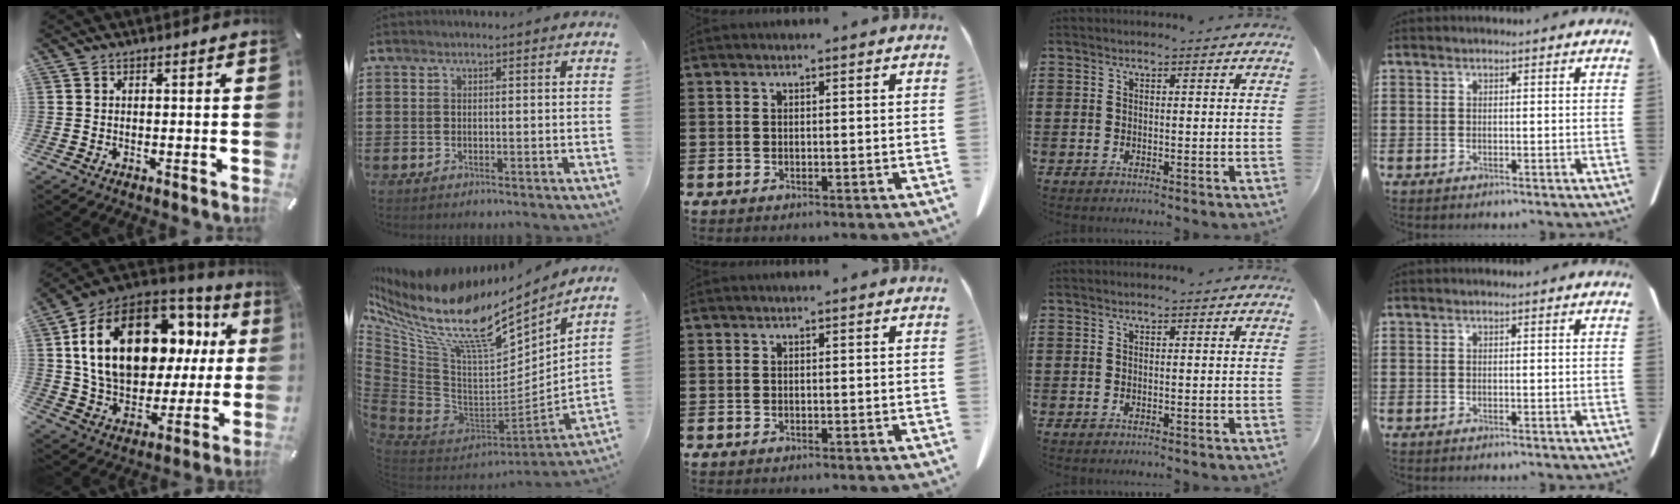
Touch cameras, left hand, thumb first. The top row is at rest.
{"thumb": {"total": 24.9, "force": [9.2, 15.6, 17.1], "torque": [-0.316, -0.036, 0.163]}, "index": {"total": 14.5, "force": [9.3, 5.1, 9.9], "torque": [-0.220, -0.071, 0.150]}}